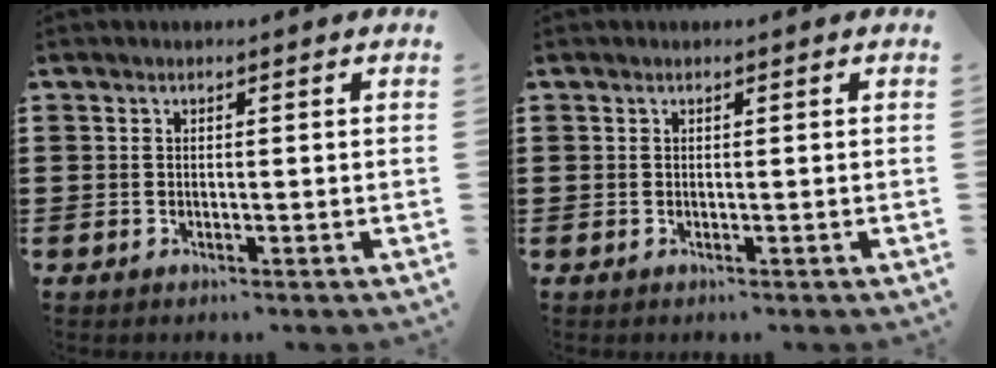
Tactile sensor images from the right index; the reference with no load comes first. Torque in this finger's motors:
{"motor_torque": [-0.06, 0.04, 0.00, 0.00]}